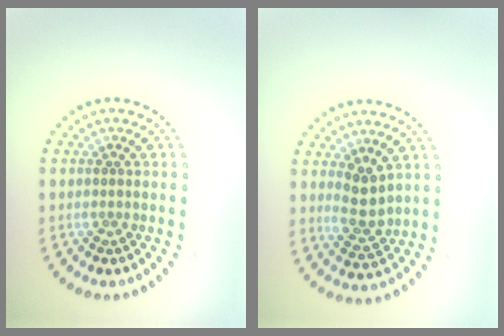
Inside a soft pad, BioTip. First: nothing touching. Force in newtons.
{"total": 2.7, "press": 2.5, "slide": 1.0}